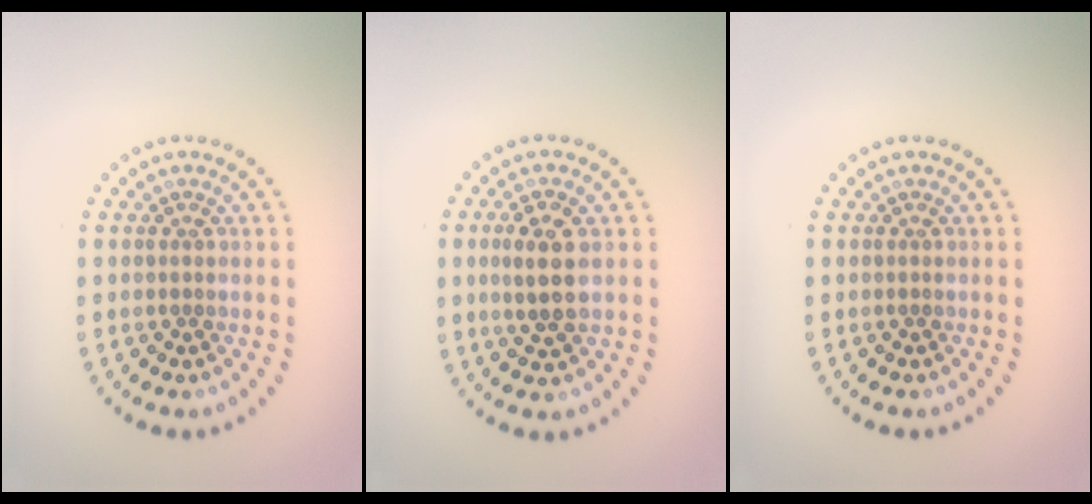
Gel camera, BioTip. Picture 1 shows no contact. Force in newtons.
{"total": 3.1, "press": 3.1, "slide": 0.7}
{"total": 0.0}